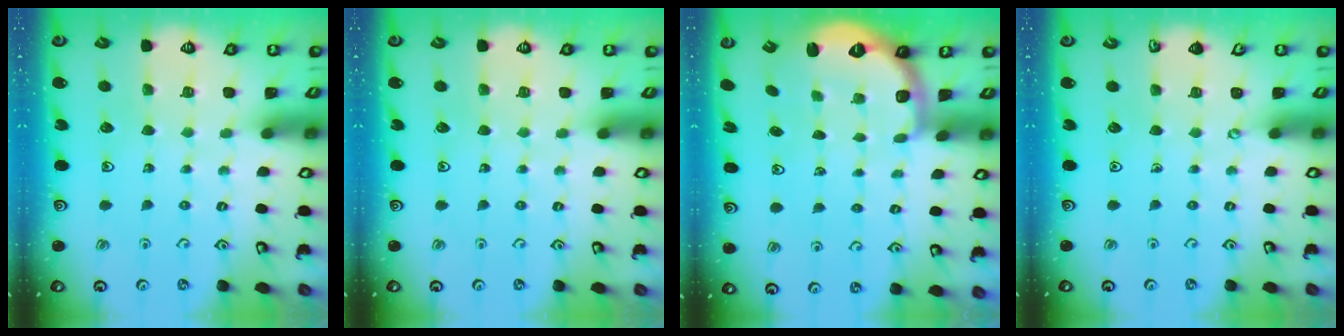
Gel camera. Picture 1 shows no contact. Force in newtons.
{"total": 0.0}
{"total": 2.3, "press": 1.7, "slide": 1.6}
{"total": 0.0}